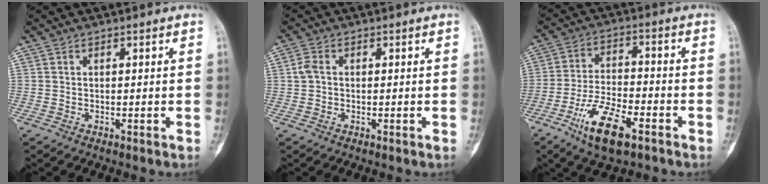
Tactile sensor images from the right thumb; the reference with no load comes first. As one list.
[{"total": 2.5, "force": [0.2, 1.9, 1.7], "torque": [-0.040, 0.007, 0.002]}, {"total": 12.1, "force": [-6.5, 4.8, 9.0], "torque": [-0.168, 0.024, -0.113]}]